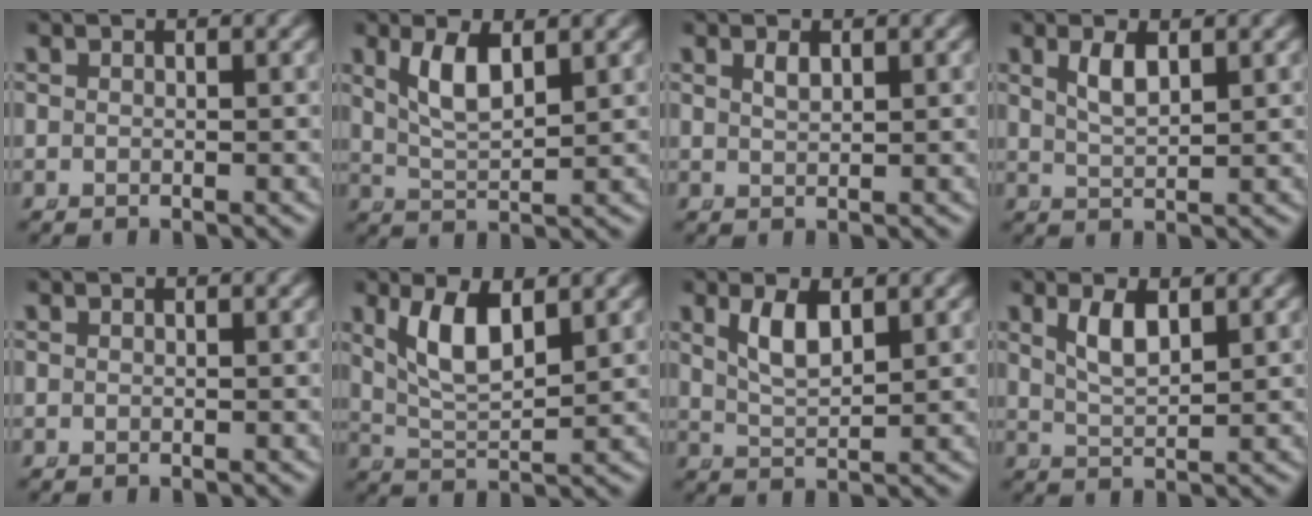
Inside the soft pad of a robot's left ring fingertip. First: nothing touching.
{"total": 3.7, "force": [1.3, 1.3, 3.1], "torque": [-0.068, -0.014, 0.035]}
{"total": 0.8, "force": [0.5, -0.3, 0.6], "torque": [-0.011, -0.009, 0.018]}
{"total": 2.0, "force": [0.8, 0.2, 1.8], "torque": [-0.034, -0.009, 0.026]}
{"total": 0.0}
{"total": 4.8, "force": [1.8, 2.0, 3.9], "torque": [-0.088, -0.016, 0.045]}
{"total": 2.8, "force": [1.1, 0.9, 2.5], "torque": [-0.049, -0.011, 0.029]}
{"total": 2.6, "force": [1.0, 0.6, 2.3], "torque": [-0.044, -0.009, 0.027]}